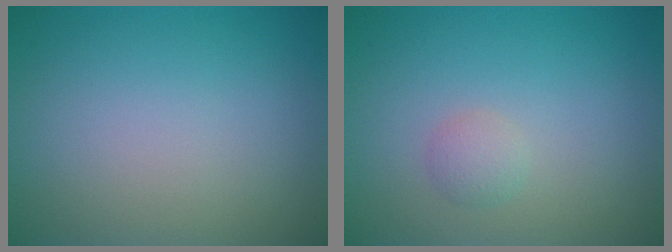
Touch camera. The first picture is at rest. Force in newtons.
{"total": 1.2, "press": 1.2, "slide": 0.1}